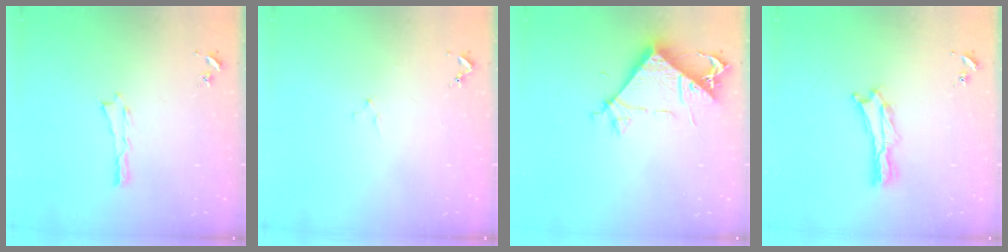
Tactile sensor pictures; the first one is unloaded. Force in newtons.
{"total": 0.8, "press": 0.8, "slide": 0.2}
{"total": 7.8, "press": 7.7, "slide": 1.2}
{"total": 1.4, "press": 1.4, "slide": 0.3}